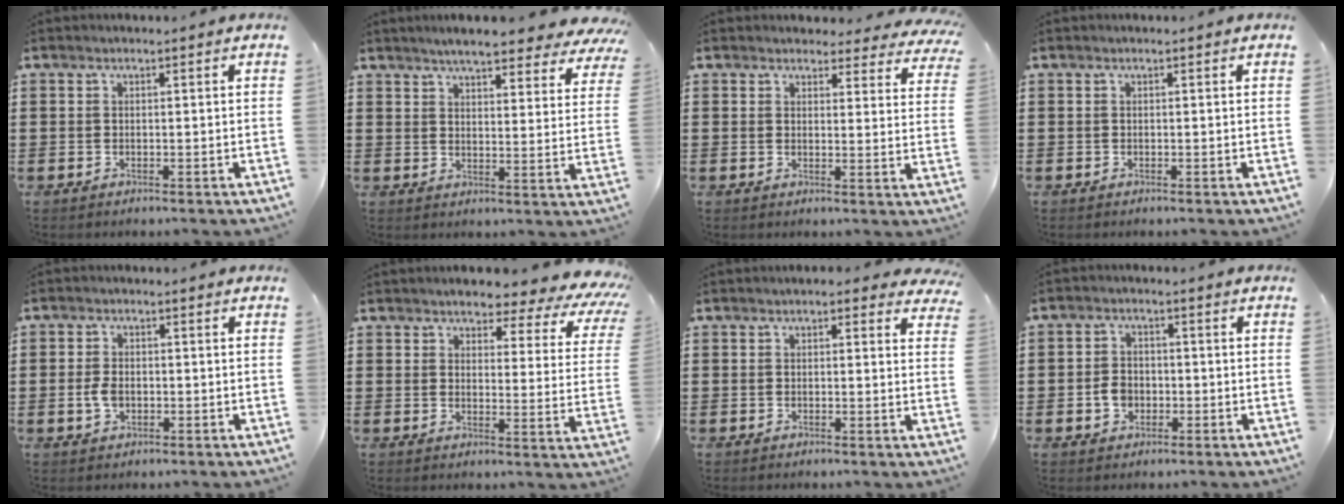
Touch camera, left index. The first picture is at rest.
{"total": 5.7, "force": [5.2, 0.3, 2.2], "torque": [-0.054, -0.023, 0.090]}
{"total": 3.7, "force": [3.5, 1.1, 0.6], "torque": [-0.019, -0.012, 0.062]}
{"total": 0.0}
{"total": 3.0, "force": [-0.4, 1.8, 2.3], "torque": [-0.059, -0.002, -0.012]}
{"total": 4.6, "force": [4.0, 0.9, 2.0], "torque": [-0.044, -0.031, 0.061]}
{"total": 1.7, "force": [1.3, 1.0, 0.5], "torque": [-0.008, 0.002, 0.022]}
{"total": 3.5, "force": [-0.9, 2.7, 2.1], "torque": [-0.050, 0.000, -0.020]}